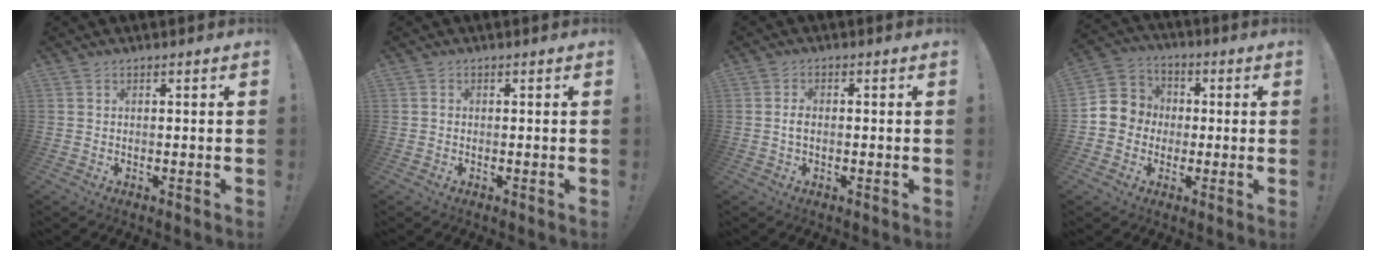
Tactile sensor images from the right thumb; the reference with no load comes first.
{"total": 0.5, "force": [-0.3, 0.4, 0.1], "torque": [-0.010, 0.005, -0.005]}
{"total": 2.2, "force": [-0.5, 1.2, 1.7], "torque": [-0.026, 0.004, -0.010]}
{"total": 8.4, "force": [-1.4, 8.1, 1.5], "torque": [-0.023, 0.018, -0.017]}